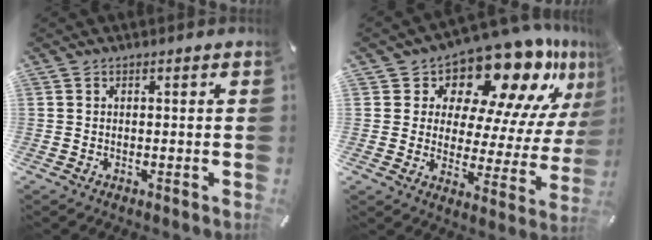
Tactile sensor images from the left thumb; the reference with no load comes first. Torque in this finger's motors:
{"motor_torque": [1.19, 1.19, 0.92, 0.05, 0.09]}